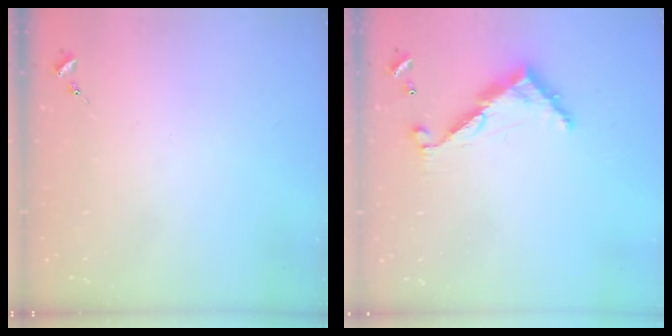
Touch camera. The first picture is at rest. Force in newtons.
{"total": 9.2, "press": 9.2, "slide": 0.6}